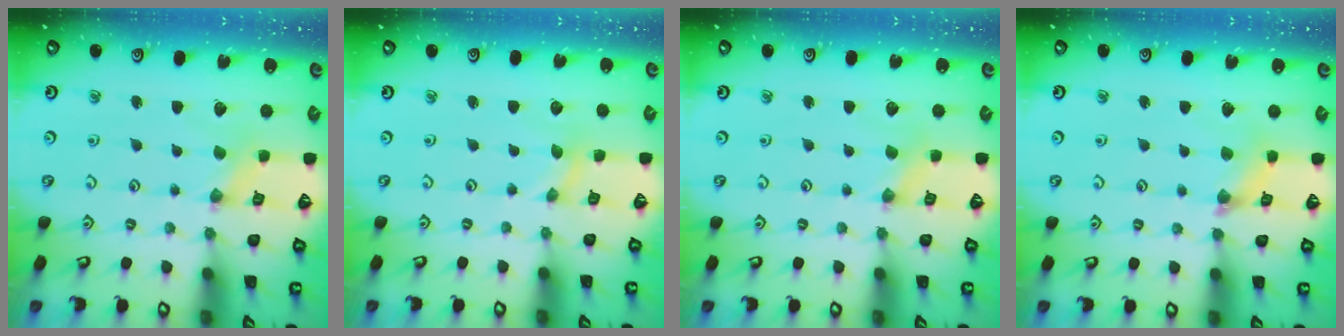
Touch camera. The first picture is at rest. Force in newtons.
{"total": 0.0}
{"total": 1.9, "press": 1.9, "slide": 0.3}
{"total": 3.6, "press": 3.6, "slide": 0.4}